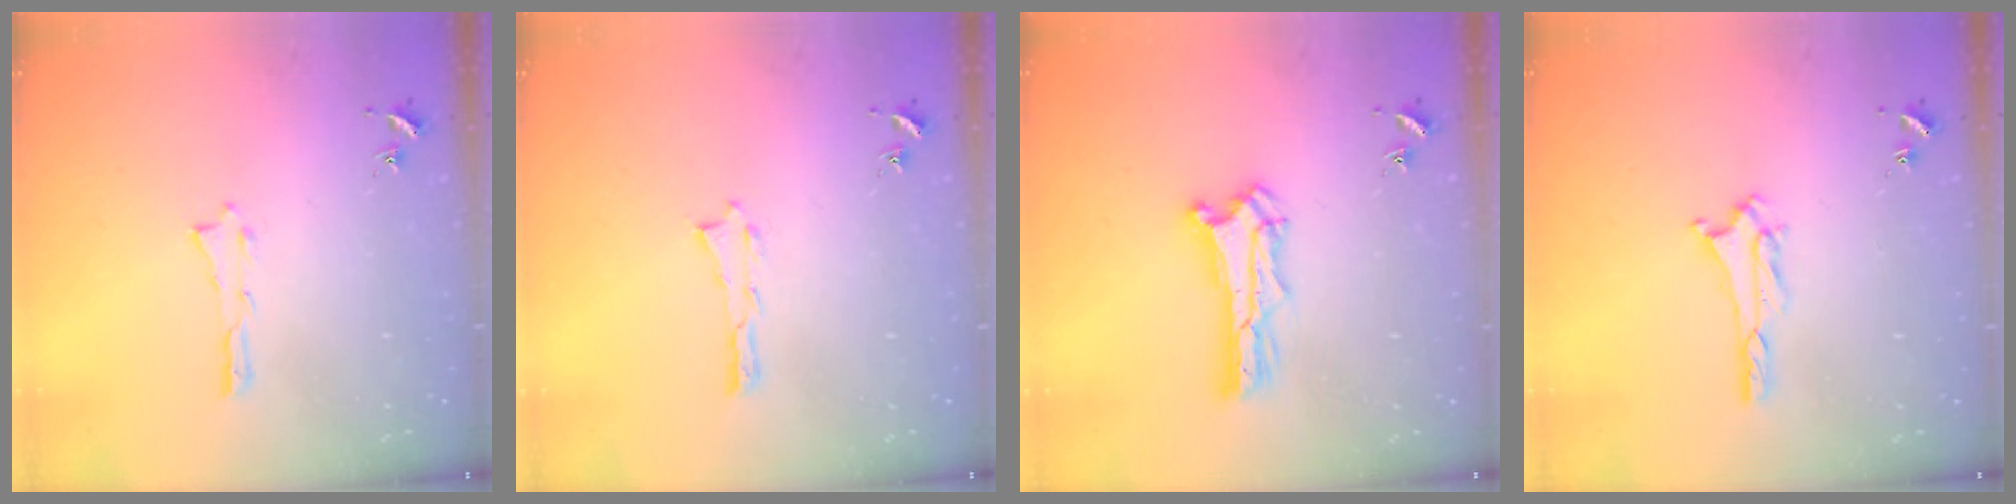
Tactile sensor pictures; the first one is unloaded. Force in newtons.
{"total": 0.0}
{"total": 1.4, "press": 1.4, "slide": 0.2}
{"total": 2.4, "press": 2.4, "slide": 0.4}